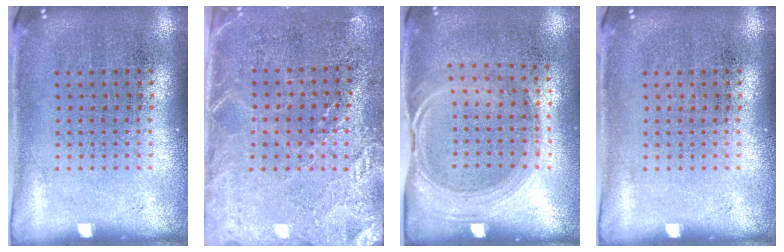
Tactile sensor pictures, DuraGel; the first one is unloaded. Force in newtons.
{"total": 3.0, "press": 2.7, "slide": 1.2}
{"total": 1.5, "press": 1.3, "slide": 0.7}
{"total": 0.0}